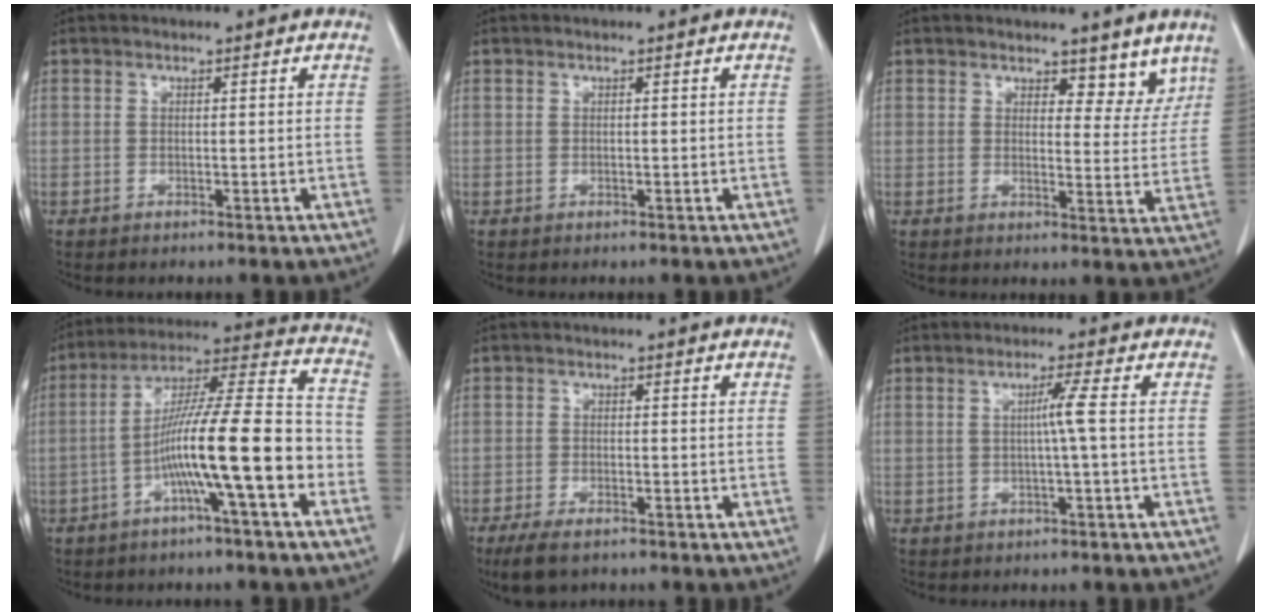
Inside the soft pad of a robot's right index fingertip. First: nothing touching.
{"total": 0.0}
{"total": 6.4, "force": [4.8, 3.2, 2.7], "torque": [-0.018, -0.005, 0.068]}
{"total": 16.3, "force": [-5.2, 0.9, 15.4], "torque": [-0.259, 0.021, -0.090]}
{"total": 5.7, "force": [-4.0, 2.3, 3.4], "torque": [-0.068, -0.009, -0.065]}
{"total": 1.7, "force": [0.1, -0.2, 1.6], "torque": [-0.033, 0.002, 0.002]}